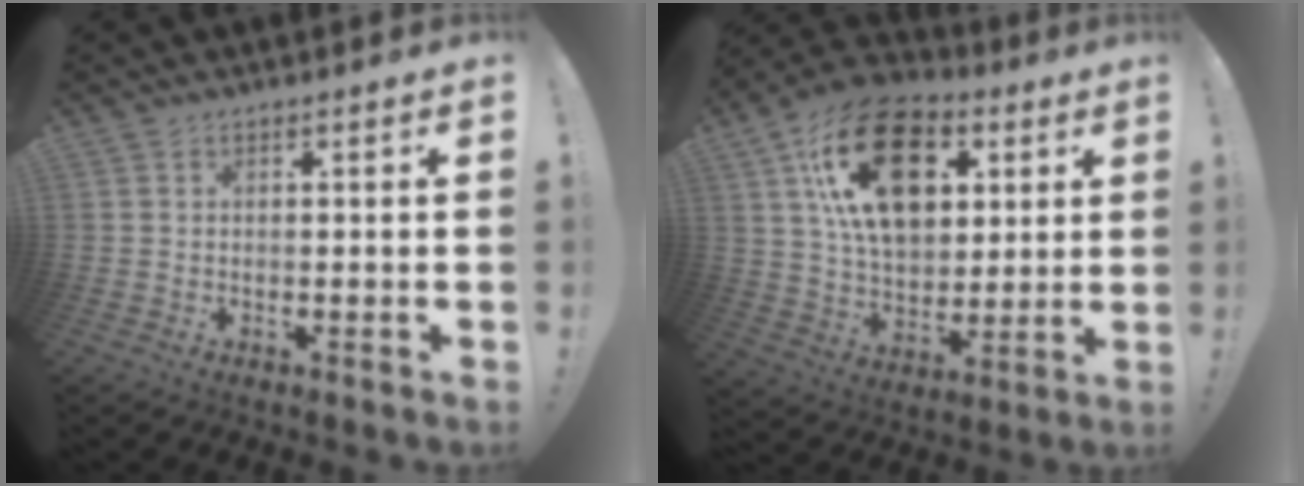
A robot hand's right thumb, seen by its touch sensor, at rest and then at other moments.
{"total": 22.7, "force": [8.4, 14.6, 15.3], "torque": [-0.258, -0.028, 0.148]}